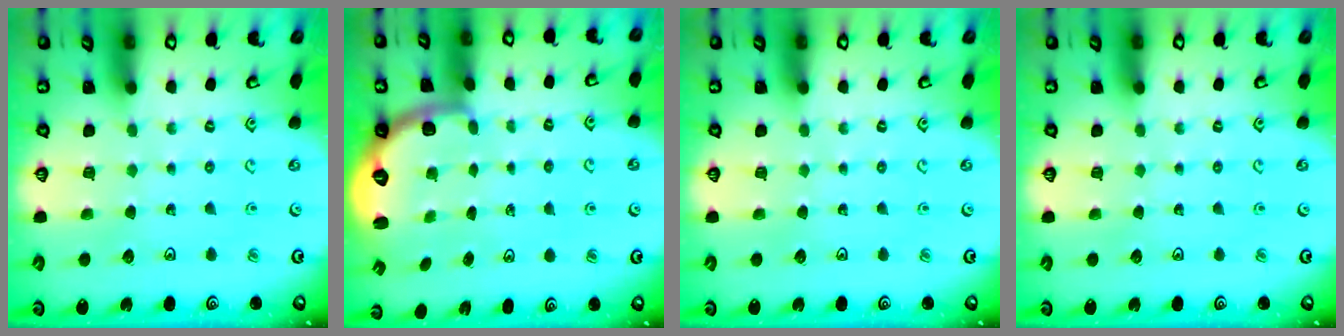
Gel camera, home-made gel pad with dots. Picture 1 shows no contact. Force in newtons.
{"total": 2.7, "press": 1.6, "slide": 2.2}
{"total": 0.0}
{"total": 0.0}